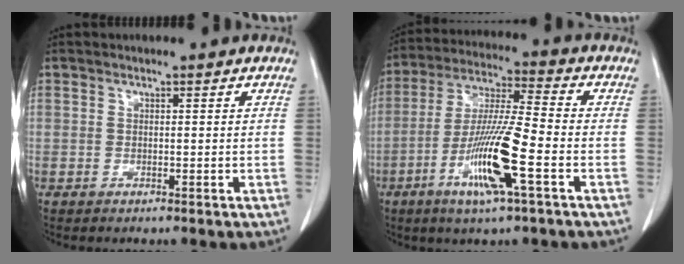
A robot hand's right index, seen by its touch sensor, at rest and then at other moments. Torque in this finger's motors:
{"motor_torque": [1.92, -0.21, 0.41, 0.15]}